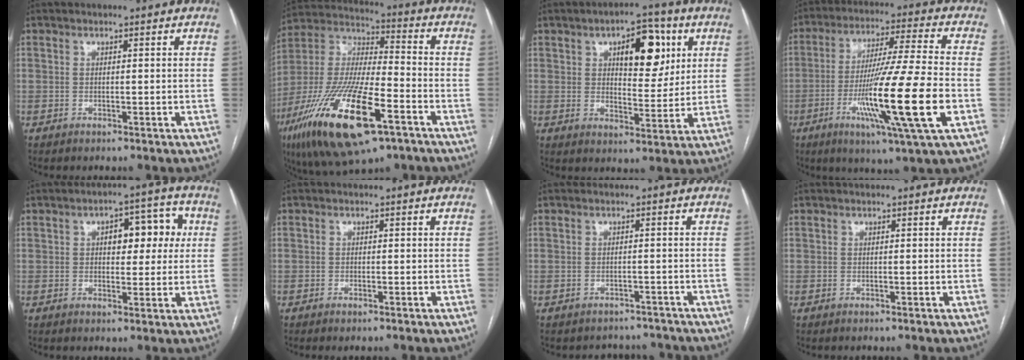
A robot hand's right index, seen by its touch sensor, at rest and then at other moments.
{"total": 23.3, "force": [-11.3, 5.8, 19.5], "torque": [-0.420, -0.041, -0.196]}
{"total": 10.4, "force": [4.1, 4.4, 8.6], "torque": [-0.120, 0.014, 0.063]}
{"total": 18.8, "force": [-5.2, -0.9, 18.0], "torque": [-0.327, -0.026, -0.096]}
{"total": 7.7, "force": [1.7, 3.8, 6.5], "torque": [-0.077, 0.029, 0.024]}
{"total": 0.8, "force": [-0.6, 0.1, 0.5], "torque": [-0.009, -0.001, -0.007]}
{"total": 5.2, "force": [-4.7, 2.2, -0.5], "torque": [0.013, 0.020, -0.051]}
{"total": 0.0}